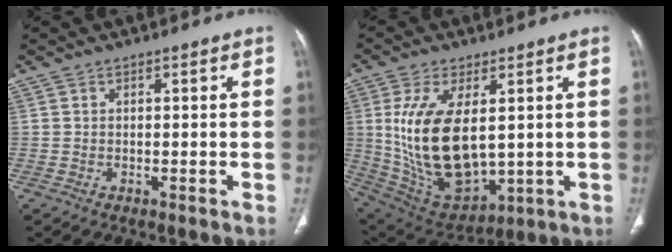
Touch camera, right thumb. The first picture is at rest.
{"total": 19.2, "force": [2.1, 9.8, 16.4], "torque": [-0.309, -0.022, 0.067]}